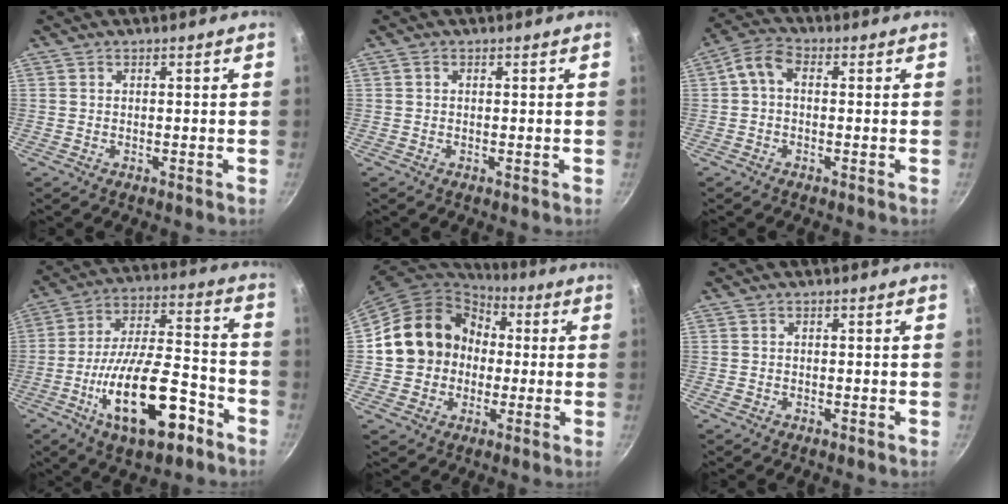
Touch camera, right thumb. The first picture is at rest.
{"total": 0.7, "force": [0.2, 0.5, 0.5], "torque": [-0.009, 0.003, 0.003]}
{"total": 4.9, "force": [0.2, 3.2, 3.6], "torque": [-0.080, 0.020, -0.010]}
{"total": 20.3, "force": [-9.1, 8.2, 16.2], "torque": [-0.250, 0.053, -0.149]}
{"total": 16.2, "force": [0.6, 14.5, 7.4], "torque": [-0.094, 0.037, 0.003]}
{"total": 0.6, "force": [-0.3, 0.5, 0.2], "torque": [-0.006, 0.002, -0.004]}